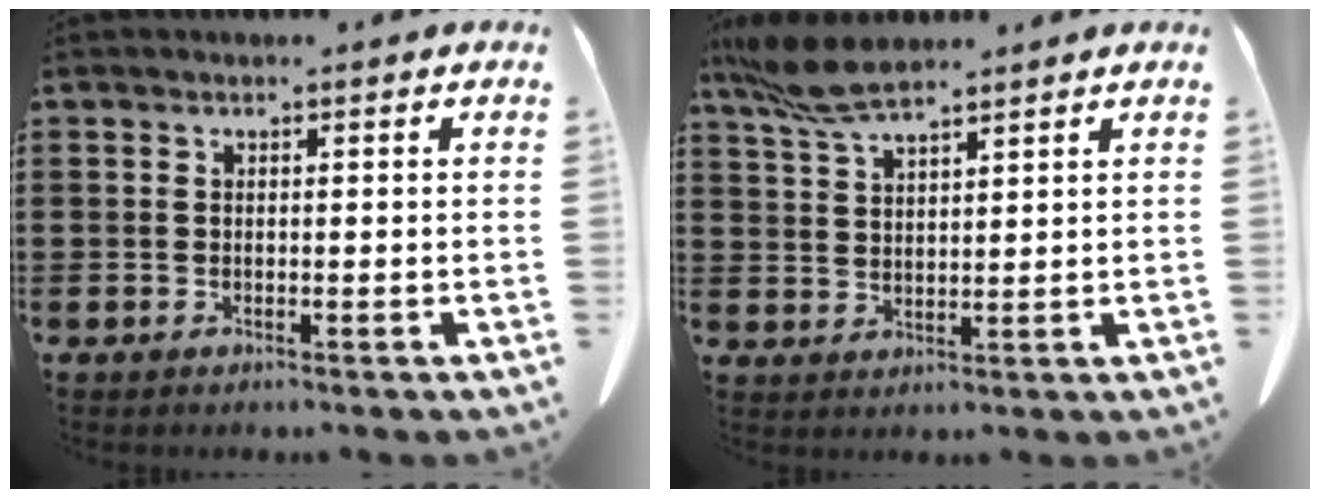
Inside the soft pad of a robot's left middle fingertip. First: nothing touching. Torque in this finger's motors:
{"motor_torque": [0.29, 0.17, 0.16, 0.06]}